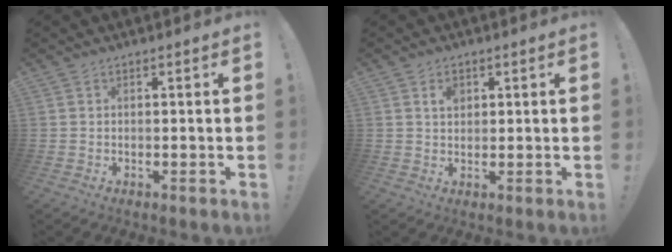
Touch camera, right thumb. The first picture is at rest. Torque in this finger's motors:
{"motor_torque": [0.62, 0.67, 0.01, -0.03, 0.00]}